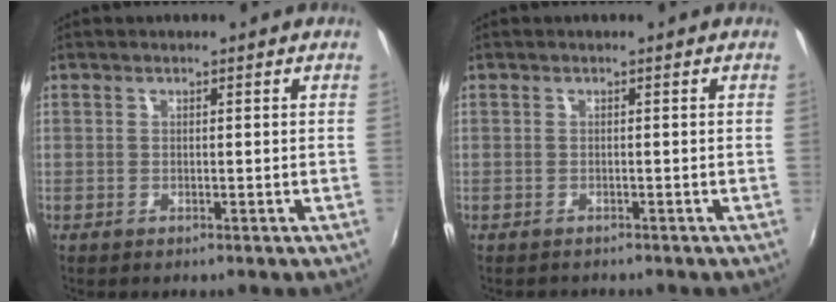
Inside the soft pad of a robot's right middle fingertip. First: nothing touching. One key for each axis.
{"total": 1.1, "fx": -1.0, "fy": 0.5, "fz": 0.0, "tx": -0.004, "ty": 0.002, "tz": -0.015}